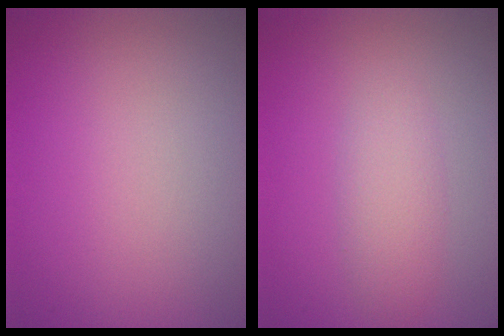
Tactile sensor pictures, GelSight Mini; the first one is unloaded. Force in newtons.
{"total": 2.2, "press": 2.2, "slide": 0.0}